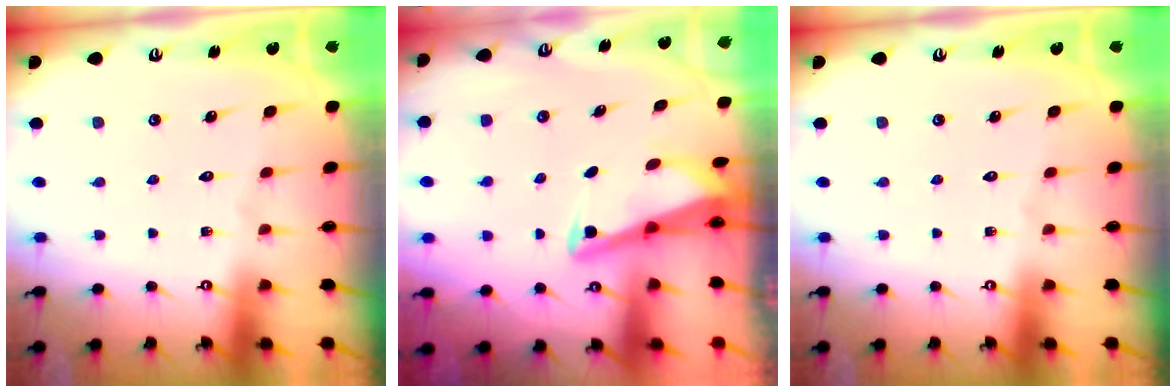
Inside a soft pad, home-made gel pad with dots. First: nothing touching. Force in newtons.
{"total": 3.0, "press": 2.9, "slide": 0.3}
{"total": 0.0}